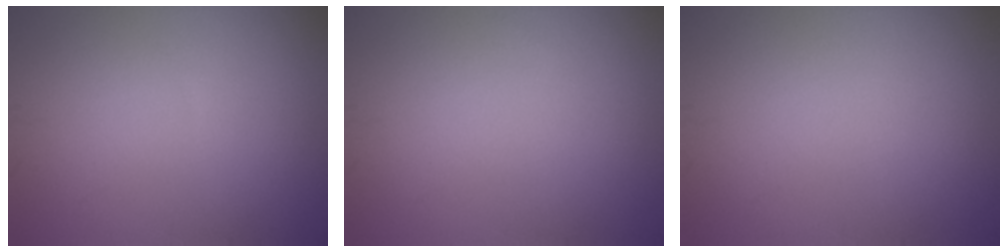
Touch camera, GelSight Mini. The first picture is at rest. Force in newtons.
{"total": 0.0}
{"total": 0.0}